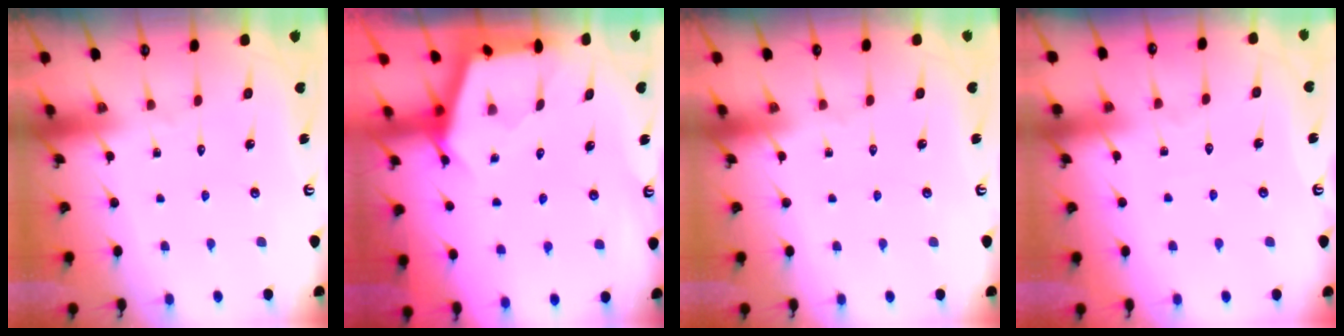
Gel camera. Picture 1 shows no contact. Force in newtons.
{"total": 2.7, "press": 2.7, "slide": 0.4}
{"total": 0.0}
{"total": 2.0, "press": 2.0, "slide": 0.3}